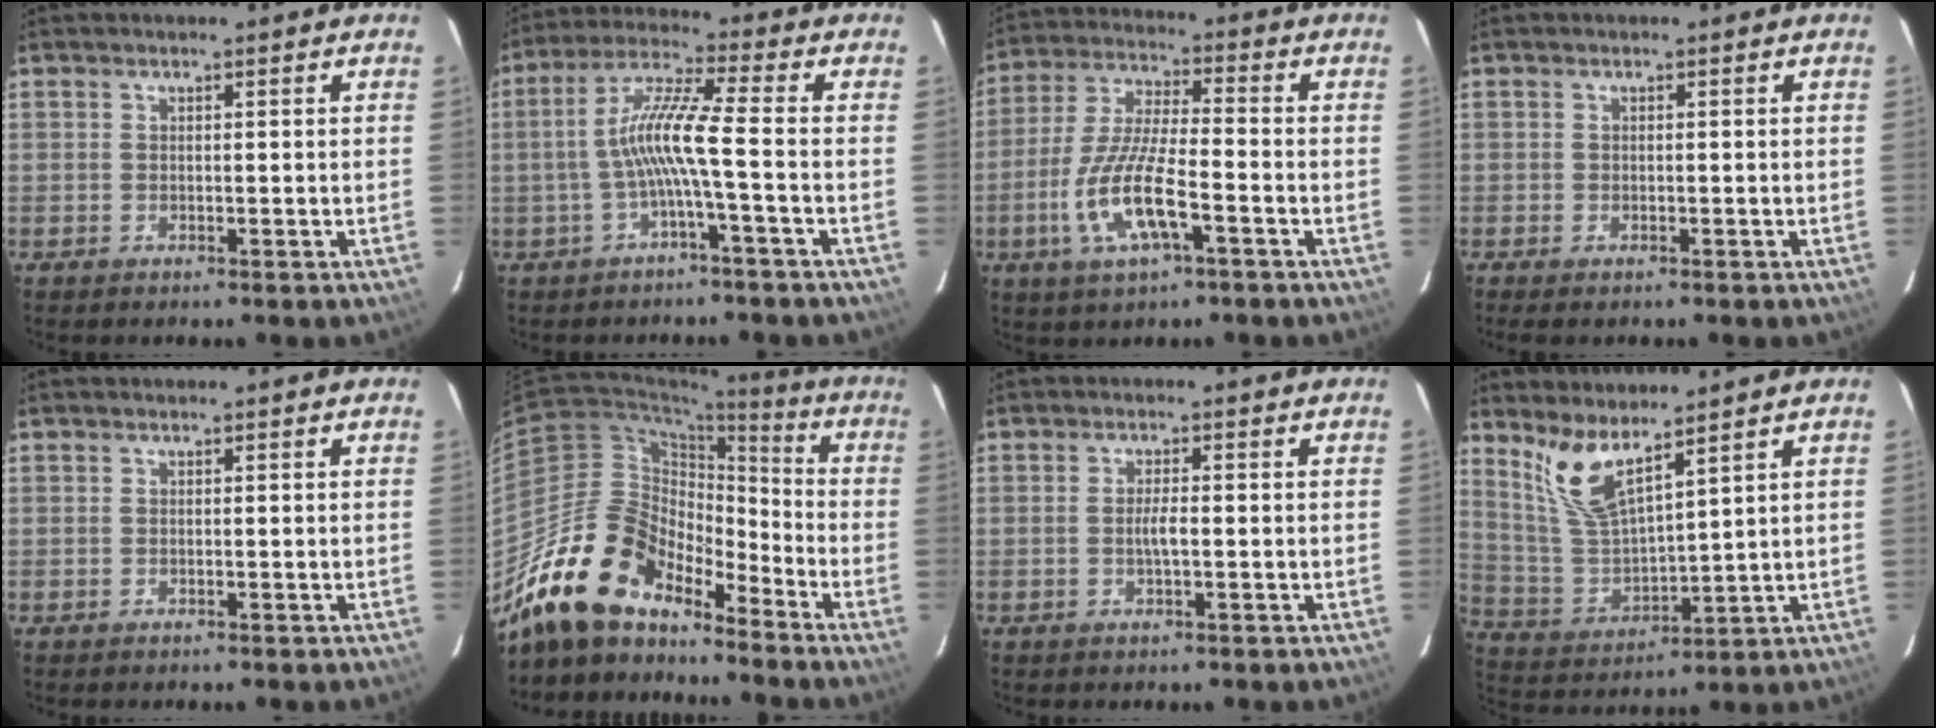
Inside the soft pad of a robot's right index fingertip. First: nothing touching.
{"total": 8.4, "force": [-2.2, -0.6, 8.1], "torque": [-0.176, 0.013, -0.040]}
{"total": 13.2, "force": [-5.2, 3.2, 11.7], "torque": [-0.247, -0.009, -0.098]}
{"total": 1.4, "force": [-1.0, 0.5, 0.8], "torque": [-0.016, -0.004, -0.018]}
{"total": 0.0}
{"total": 17.7, "force": [-14.3, 7.3, 7.4], "torque": [-0.143, 0.011, -0.265]}
{"total": 2.4, "force": [-0.4, 0.3, 2.3], "torque": [-0.044, 0.000, -0.009]}
{"total": 9.4, "force": [6.9, 2.2, 5.9], "torque": [-0.123, -0.009, 0.152]}